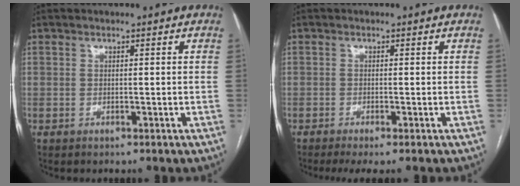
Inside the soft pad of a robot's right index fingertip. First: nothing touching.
{"total": 3.3, "force": [-2.5, -0.1, 2.1], "torque": [-0.026, -0.007, -0.039]}